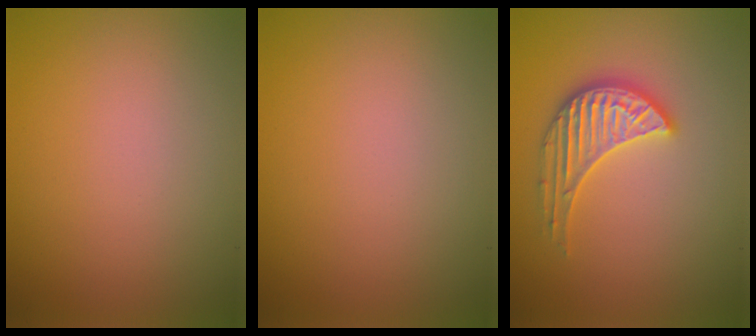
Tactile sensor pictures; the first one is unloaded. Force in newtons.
{"total": 0.0}
{"total": 3.5, "press": 3.3, "slide": 1.1}